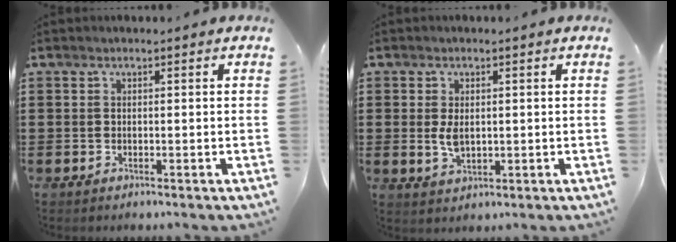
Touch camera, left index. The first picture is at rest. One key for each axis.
{"total": 3.5, "fx": 0.2, "fy": 2.0, "fz": 2.8, "tx": -0.073, "ty": 0.000, "tz": -0.001}